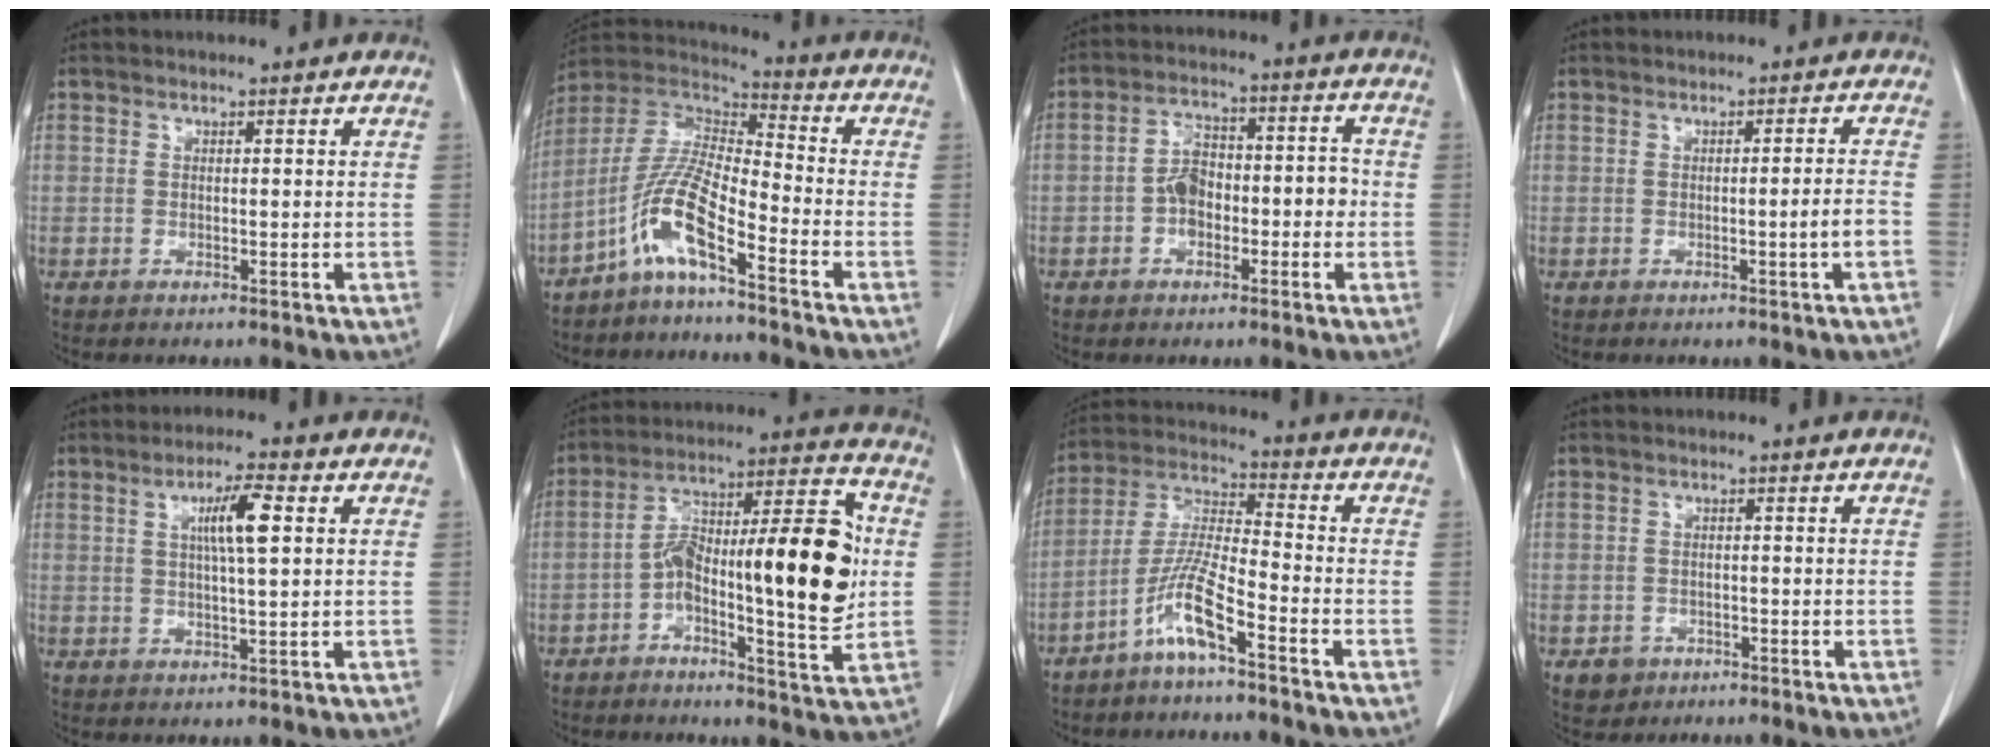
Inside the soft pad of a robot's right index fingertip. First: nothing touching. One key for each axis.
{"total": 9.8, "fx": -5.9, "fy": 1.0, "fz": 7.7, "tx": -0.171, "ty": 0.010, "tz": -0.123}
{"total": 7.3, "fx": -1.8, "fy": 4.1, "fz": 5.7, "tx": -0.100, "ty": 0.040, "tz": -0.032}
{"total": 2.6, "fx": -1.0, "fy": -0.7, "fz": 2.3, "tx": -0.034, "ty": -0.003, "tz": -0.017}
{"total": 6.1, "fx": 1.6, "fy": 0.3, "fz": 5.9, "tx": -0.103, "ty": 0.002, "tz": 0.027}
{"total": 18.9, "fx": -1.1, "fy": 3.9, "fz": 18.4, "tx": -0.290, "ty": 0.036, "tz": -0.018}
{"total": 8.4, "fx": -5.1, "fy": 0.3, "fz": 6.6, "tx": -0.147, "ty": -0.002, "tz": -0.106}
{"total": 2.5, "fx": -1.3, "fy": 2.2, "fz": 0.3, "tx": -0.004, "ty": 0.009, "tz": -0.012}